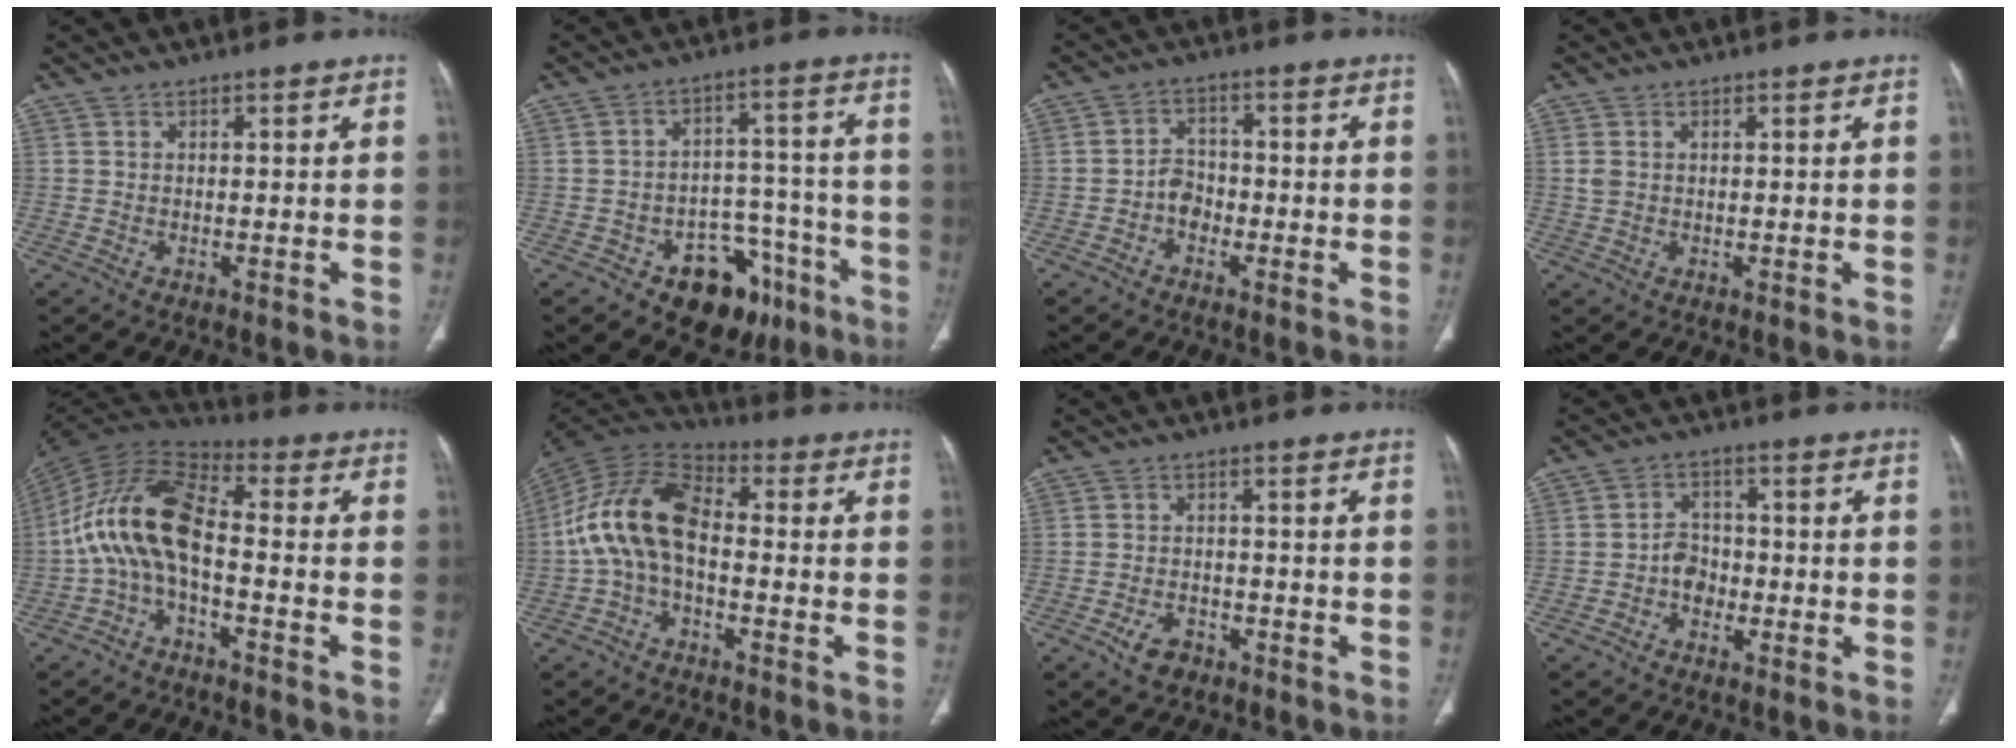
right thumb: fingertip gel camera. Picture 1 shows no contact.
{"total": 13.9, "force": [-8.0, 9.1, 6.9], "torque": [-0.041, 0.079, -0.108]}
{"total": 4.0, "force": [-1.6, 3.1, 1.8], "torque": [-0.013, 0.020, -0.035]}
{"total": 1.9, "force": [0.4, 1.4, 1.2], "torque": [-0.033, 0.005, 0.014]}
{"total": 13.6, "force": [-2.8, 6.5, 11.6], "torque": [-0.225, 0.064, -0.066]}
{"total": 13.7, "force": [-1.5, 8.0, 11.0], "torque": [-0.209, 0.038, -0.040]}
{"total": 4.3, "force": [-2.5, 2.7, 2.2], "torque": [-0.036, 0.016, -0.037]}
{"total": 4.5, "force": [-1.6, 3.6, 2.1], "torque": [-0.014, 0.020, -0.034]}